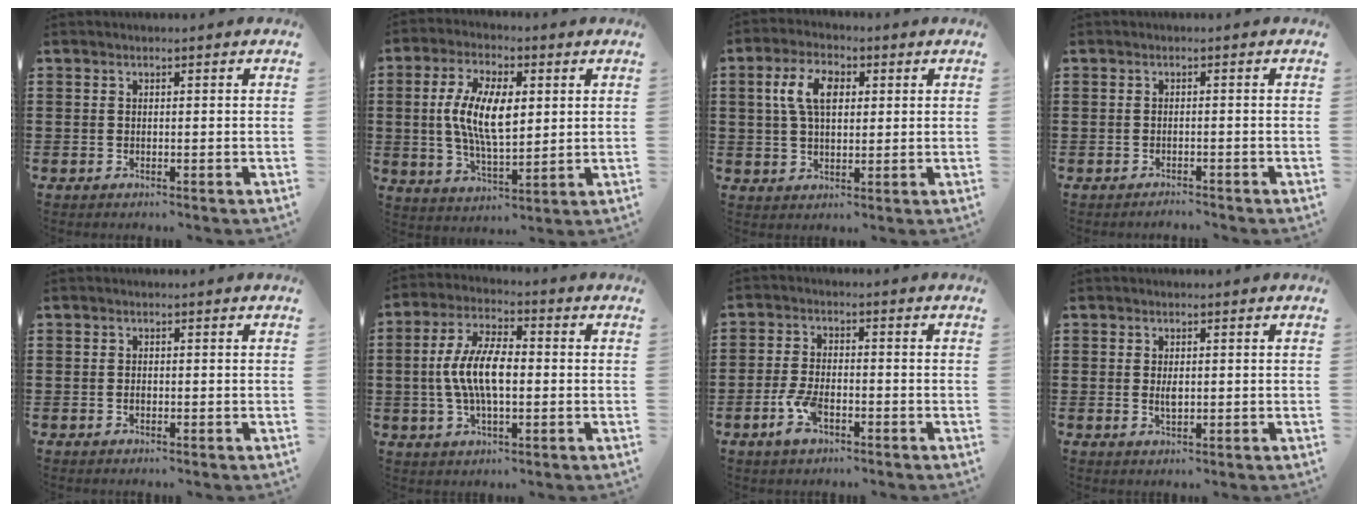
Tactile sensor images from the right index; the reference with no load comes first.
{"total": 10.4, "force": [1.2, 4.5, 9.3], "torque": [-0.196, 0.006, 0.018]}
{"total": 6.7, "force": [1.6, 3.7, 5.4], "torque": [-0.117, 0.017, 0.026]}
{"total": 1.0, "force": [-1.0, 0.1, 0.0], "torque": [-0.003, 0.002, -0.022]}
{"total": 0.6, "force": [-0.2, 0.3, 0.5], "torque": [-0.012, -0.003, -0.004]}
{"total": 9.2, "force": [-0.6, 3.9, 8.4], "torque": [-0.182, -0.001, -0.017]}
{"total": 5.0, "force": [-2.3, 2.2, 3.8], "torque": [-0.092, -0.003, -0.046]}
{"total": 2.0, "force": [0.2, 0.8, 1.9], "torque": [-0.038, -0.001, 0.004]}